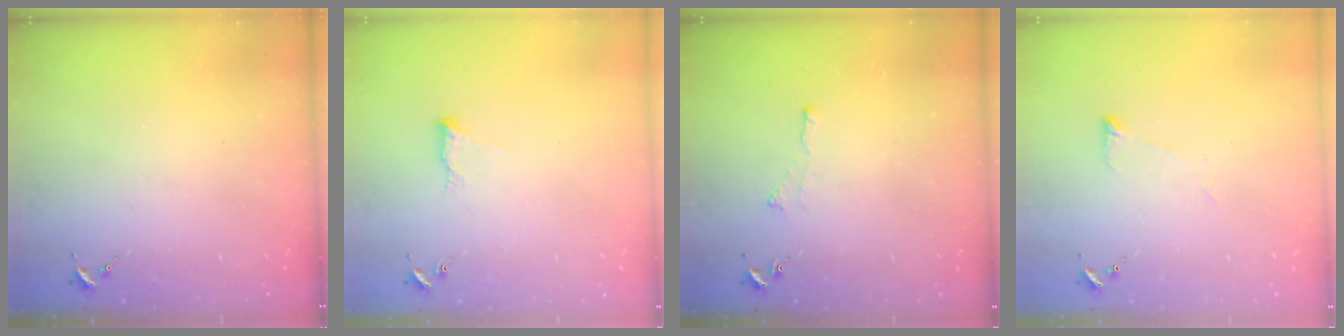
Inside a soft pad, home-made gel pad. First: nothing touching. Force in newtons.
{"total": 5.1, "press": 5.1, "slide": 0.6}
{"total": 2.6, "press": 2.5, "slide": 0.6}
{"total": 4.7, "press": 4.7, "slide": 0.8}